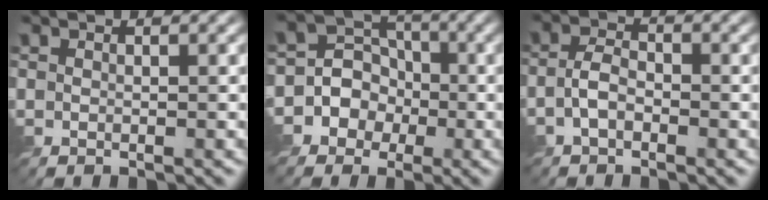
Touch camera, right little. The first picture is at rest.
{"total": 6.8, "force": [-2.6, 6.2, 1.2], "torque": [-0.002, 0.019, -0.070]}
{"total": 2.5, "force": [-1.3, 1.4, 1.6], "torque": [-0.035, 0.006, -0.032]}